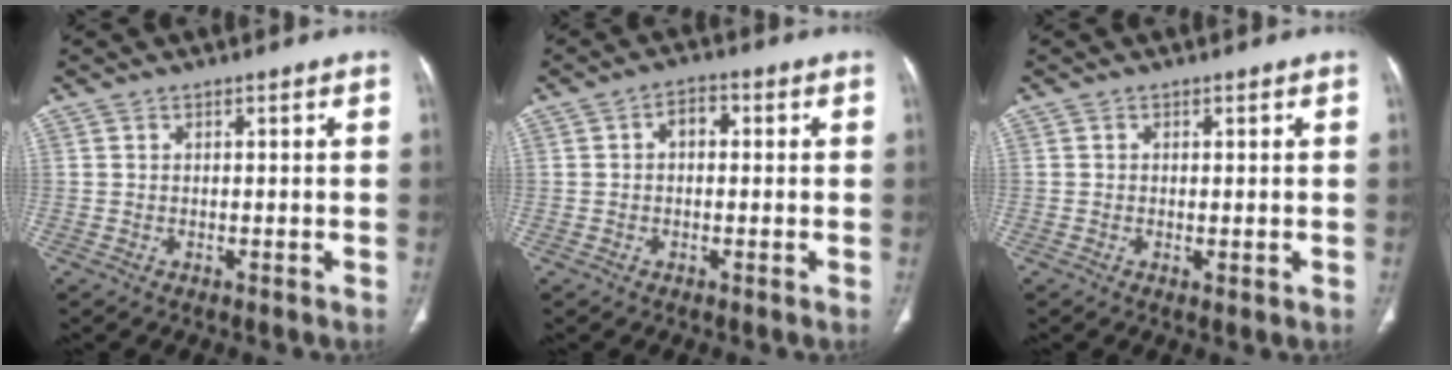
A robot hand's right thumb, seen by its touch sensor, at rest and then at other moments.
{"total": 3.3, "force": [0.3, 2.1, 2.5], "torque": [-0.028, 0.012, -0.002]}
{"total": 0.9, "force": [-0.2, 0.4, 0.8], "torque": [-0.018, -0.004, -0.002]}